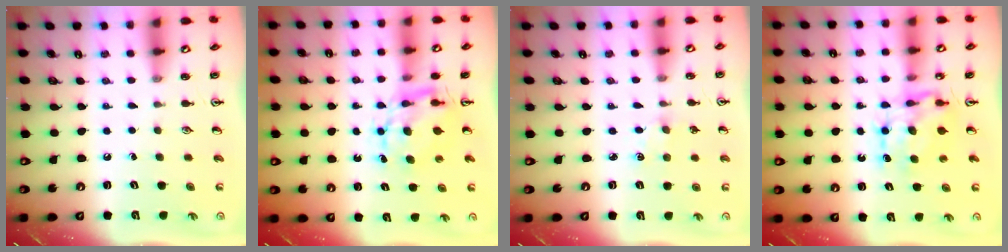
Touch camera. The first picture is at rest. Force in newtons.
{"total": 6.8, "press": 6.8, "slide": 0.6}
{"total": 1.7, "press": 1.7, "slide": 0.3}
{"total": 7.7, "press": 7.7, "slide": 0.5}